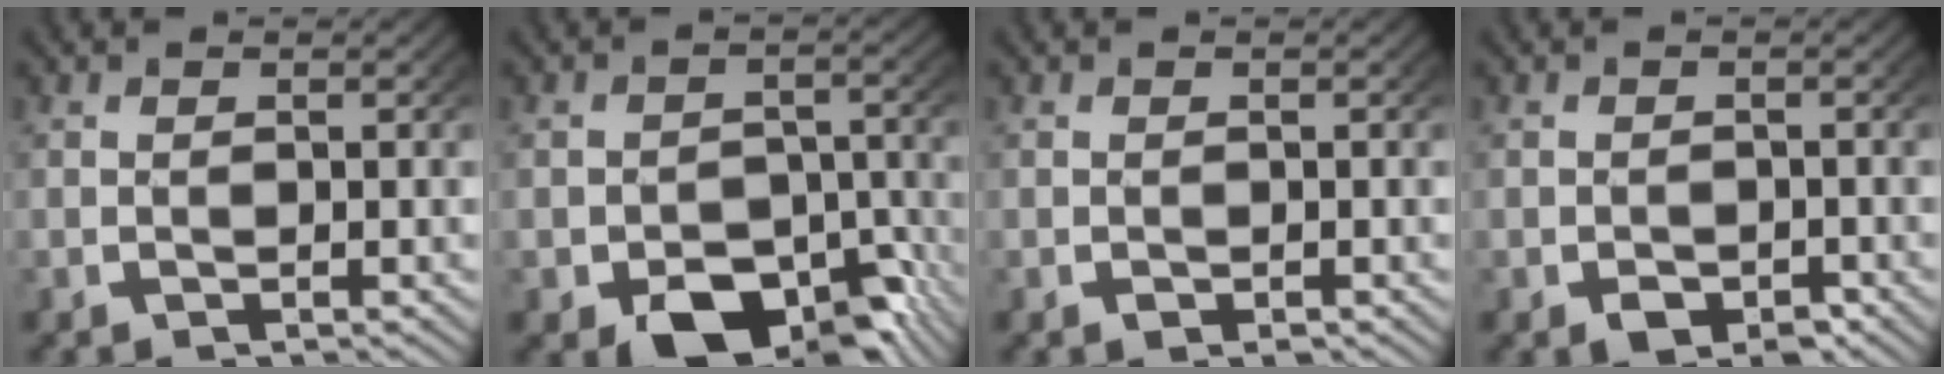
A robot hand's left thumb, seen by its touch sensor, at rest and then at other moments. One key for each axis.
{"total": 10.4, "fx": -5.9, "fy": 6.2, "fz": 5.9, "tx": -0.103, "ty": -0.058, "tz": -0.071}
{"total": 0.7, "fx": -0.3, "fy": 0.5, "fz": 0.4, "tx": -0.006, "ty": -0.006, "tz": -0.004}
{"total": 2.7, "fx": -1.4, "fy": 1.8, "fz": 1.5, "tx": -0.018, "ty": -0.019, "tz": -0.018}